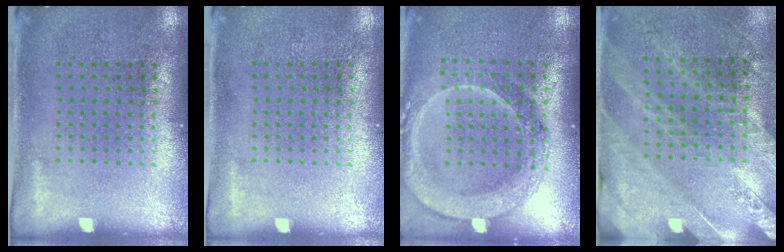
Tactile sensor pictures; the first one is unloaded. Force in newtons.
{"total": 0.0}
{"total": 2.1, "press": 1.9, "slide": 0.9}
{"total": 2.4, "press": 2.4, "slide": 0.6}